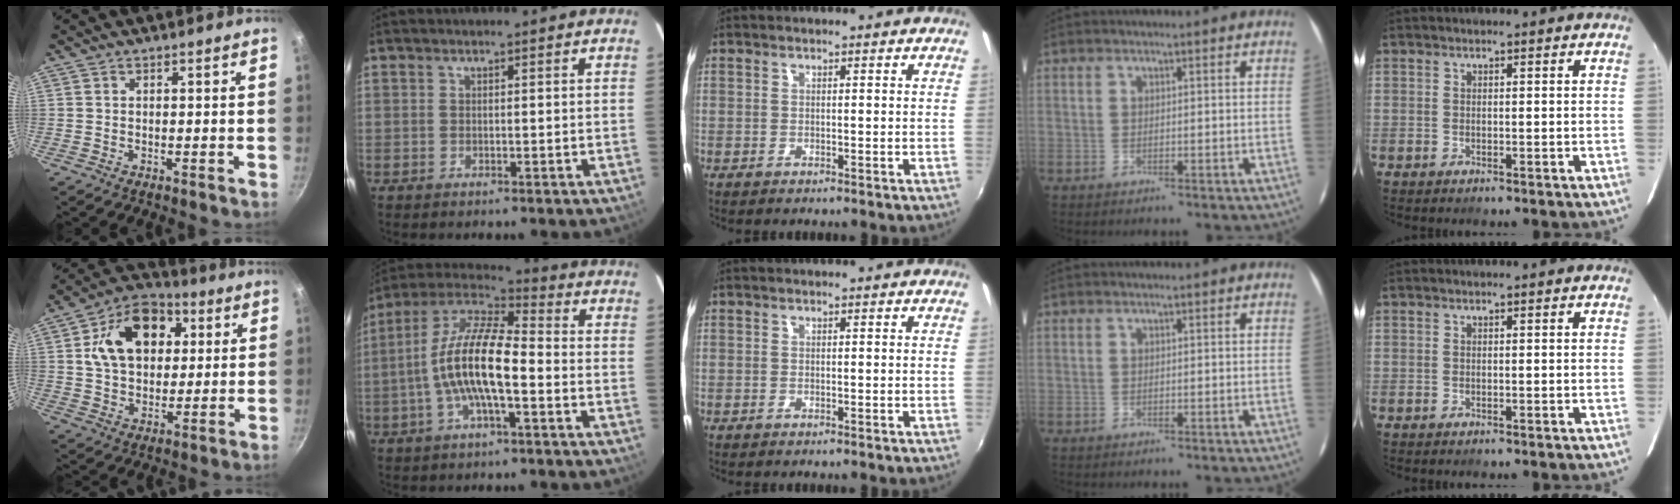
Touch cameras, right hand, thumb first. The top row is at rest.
{"thumb": {"total": 16.5, "force": [4.2, 11.7, 10.8], "torque": [-0.144, 0.011, 0.057]}, "index": {"total": 14.3, "force": [-3.2, 4.0, 13.3], "torque": [-0.259, 0.003, -0.065]}}